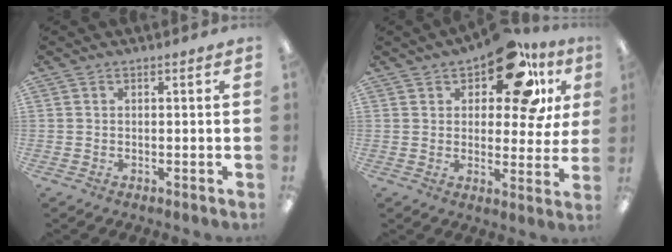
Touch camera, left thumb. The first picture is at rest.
{"total": 19.1, "force": [11.0, 8.6, 12.9], "torque": [-0.187, -0.046, 0.179]}